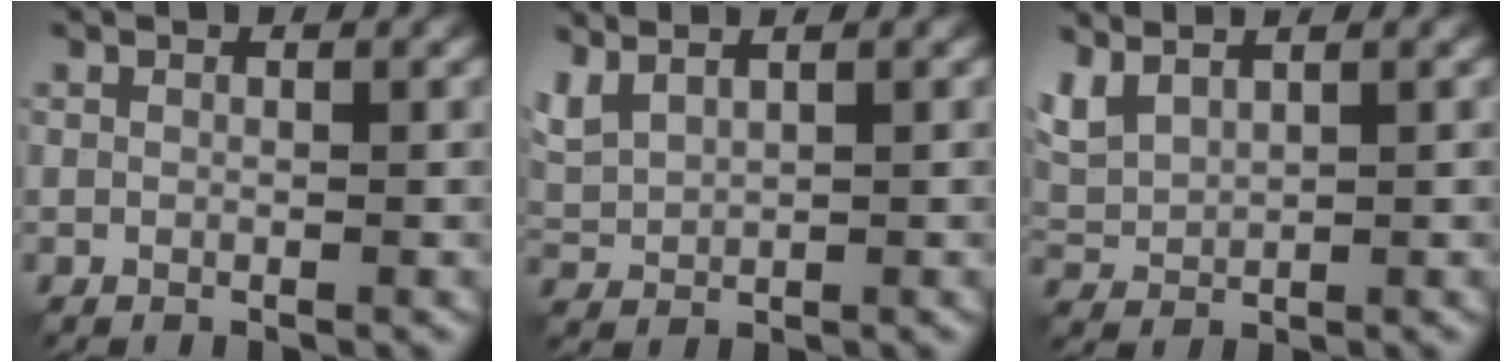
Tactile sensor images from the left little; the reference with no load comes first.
{"total": 2.9, "force": [2.2, 1.0, 1.6], "torque": [-0.051, 0.012, 0.051]}
{"total": 3.2, "force": [2.4, 1.2, 1.7], "torque": [-0.053, 0.010, 0.054]}